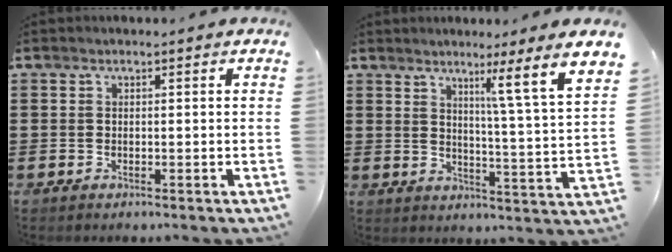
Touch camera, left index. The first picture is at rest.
{"total": 6.2, "force": [4.4, -2.3, 3.7], "torque": [-0.048, -0.062, 0.051]}